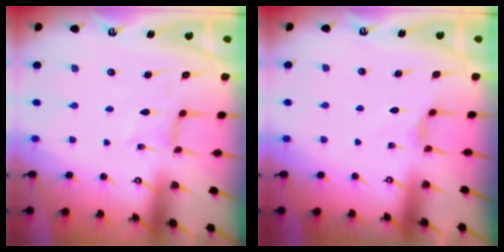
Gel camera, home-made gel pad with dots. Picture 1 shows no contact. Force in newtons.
{"total": 2.4, "press": 2.3, "slide": 0.3}